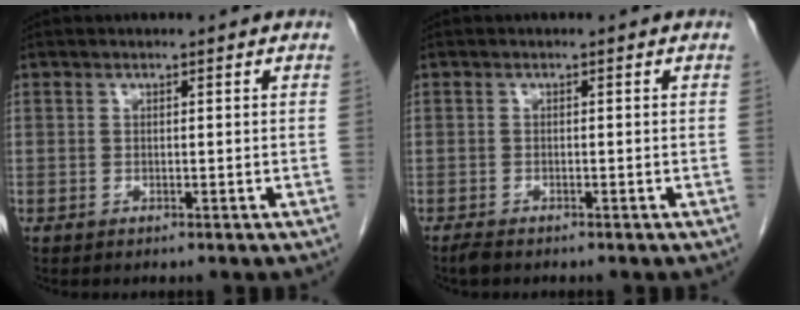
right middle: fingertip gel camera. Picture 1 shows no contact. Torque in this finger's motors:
{"motor_torque": [0.37, -0.31, 0.03, 0.04]}